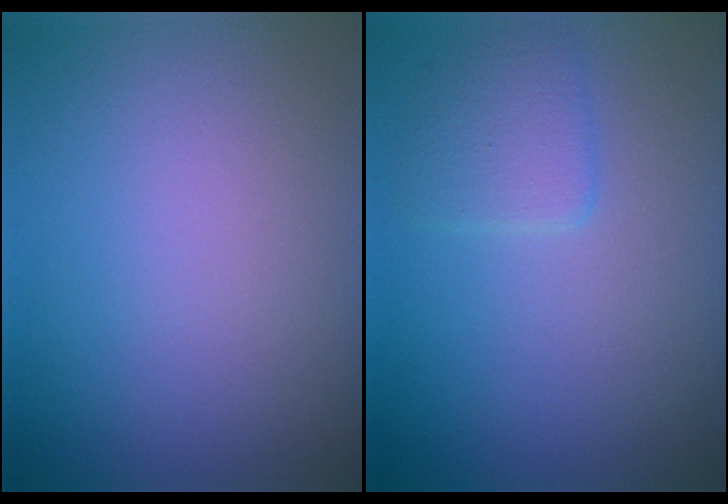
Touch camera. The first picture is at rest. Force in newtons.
{"total": 2.0, "press": 2.0, "slide": 0.1}